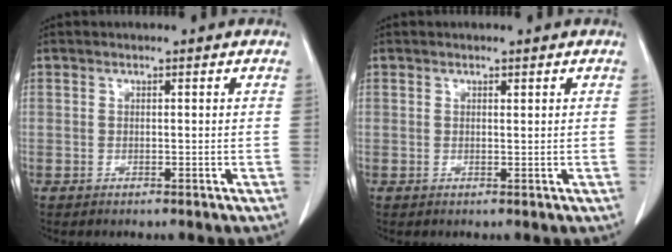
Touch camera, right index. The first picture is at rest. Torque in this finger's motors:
{"motor_torque": [-0.10, 0.13, 0.03, -0.01]}